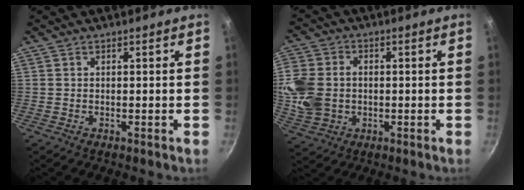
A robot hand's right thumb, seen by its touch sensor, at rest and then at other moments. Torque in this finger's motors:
{"motor_torque": [0.13, 0.14, 0.64, 0.39, 0.24]}